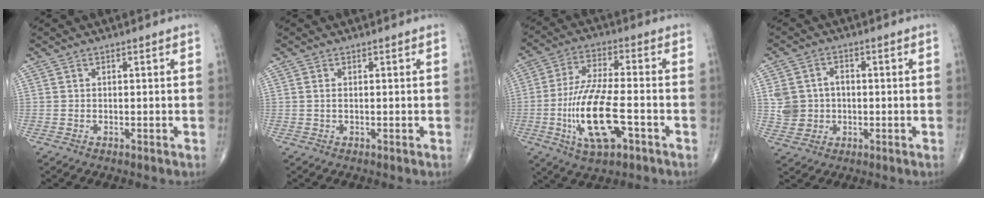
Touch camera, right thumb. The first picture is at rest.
{"total": 0.6, "force": [0.0, 0.2, 0.5], "torque": [-0.014, 0.000, 0.000]}
{"total": 15.1, "force": [-4.5, 5.4, 13.4], "torque": [-0.265, 0.020, -0.078]}
{"total": 6.9, "force": [-0.1, 6.2, 3.1], "torque": [-0.038, 0.010, 0.001]}